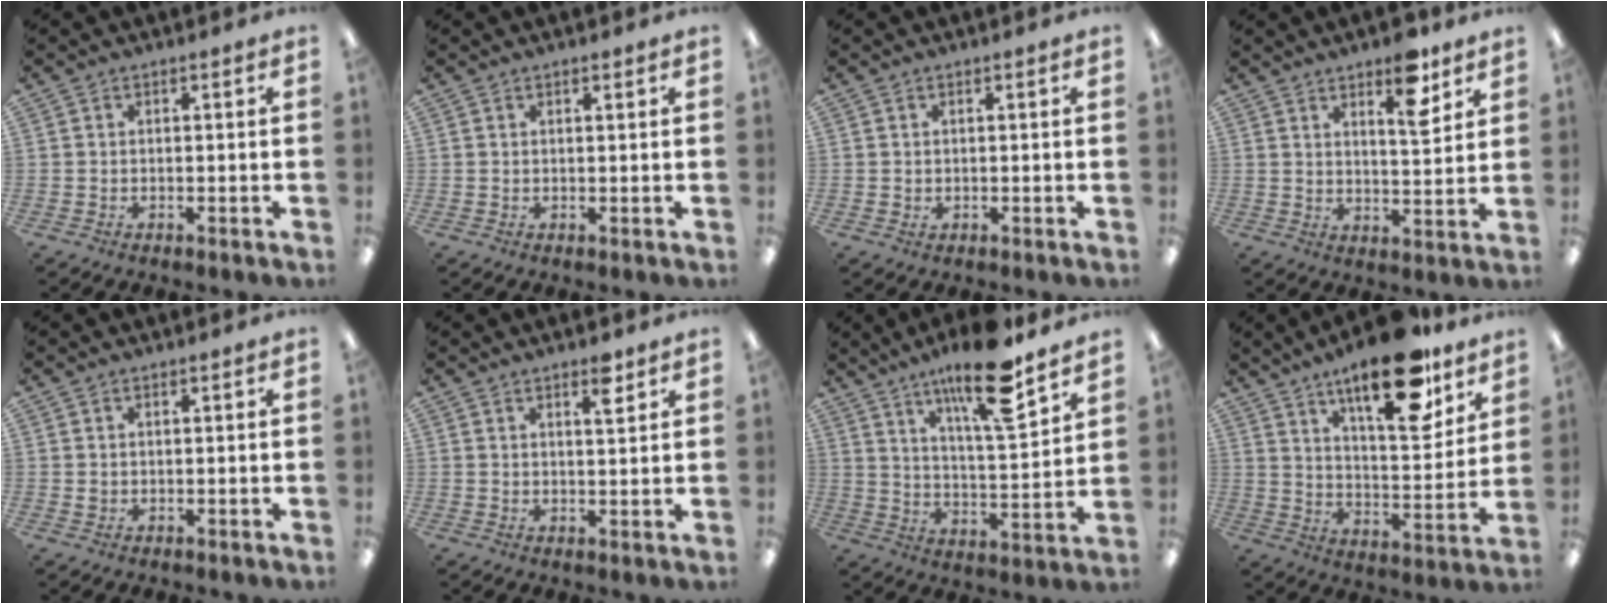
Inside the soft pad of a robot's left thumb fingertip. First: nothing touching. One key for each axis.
{"total": 0.7, "fx": 0.6, "fy": 0.1, "fz": 0.3, "tx": -0.007, "ty": 0.000, "tz": 0.012}
{"total": 0.7, "fx": 0.3, "fy": 0.6, "fz": 0.1, "tx": 0.006, "ty": 0.001, "tz": 0.003}
{"total": 10.2, "fx": 6.9, "fy": 3.8, "fz": 6.6, "tx": -0.074, "ty": -0.042, "tz": 0.110}
{"total": 0.7, "fx": 0.4, "fy": 0.5, "fz": 0.3, "tx": -0.007, "ty": 0.002, "tz": 0.007}
{"total": 4.5, "fx": 3.1, "fy": 1.2, "fz": 3.0, "tx": -0.036, "ty": -0.013, "tz": 0.047}
{"total": 17.1, "fx": 12.1, "fy": 4.0, "fz": 11.4, "tx": -0.192, "ty": -0.064, "tz": 0.195}
{"total": 20.7, "fx": 14.5, "fy": 6.9, "fz": 13.0, "tx": -0.195, "ty": -0.085, "tz": 0.237}